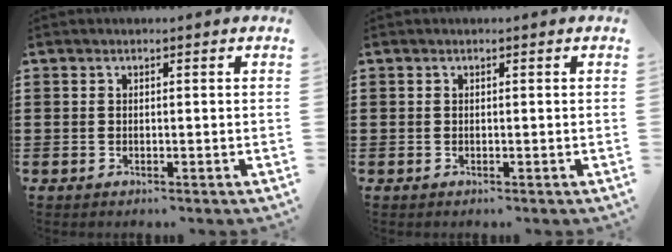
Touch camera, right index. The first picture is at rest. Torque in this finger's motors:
{"motor_torque": [0.11, 0.10, 0.07, 0.00]}